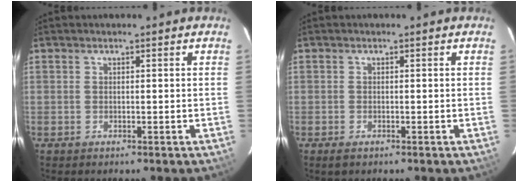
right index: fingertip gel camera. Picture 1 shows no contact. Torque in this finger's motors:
{"motor_torque": [0.18, -0.02, 0.10, 0.02]}